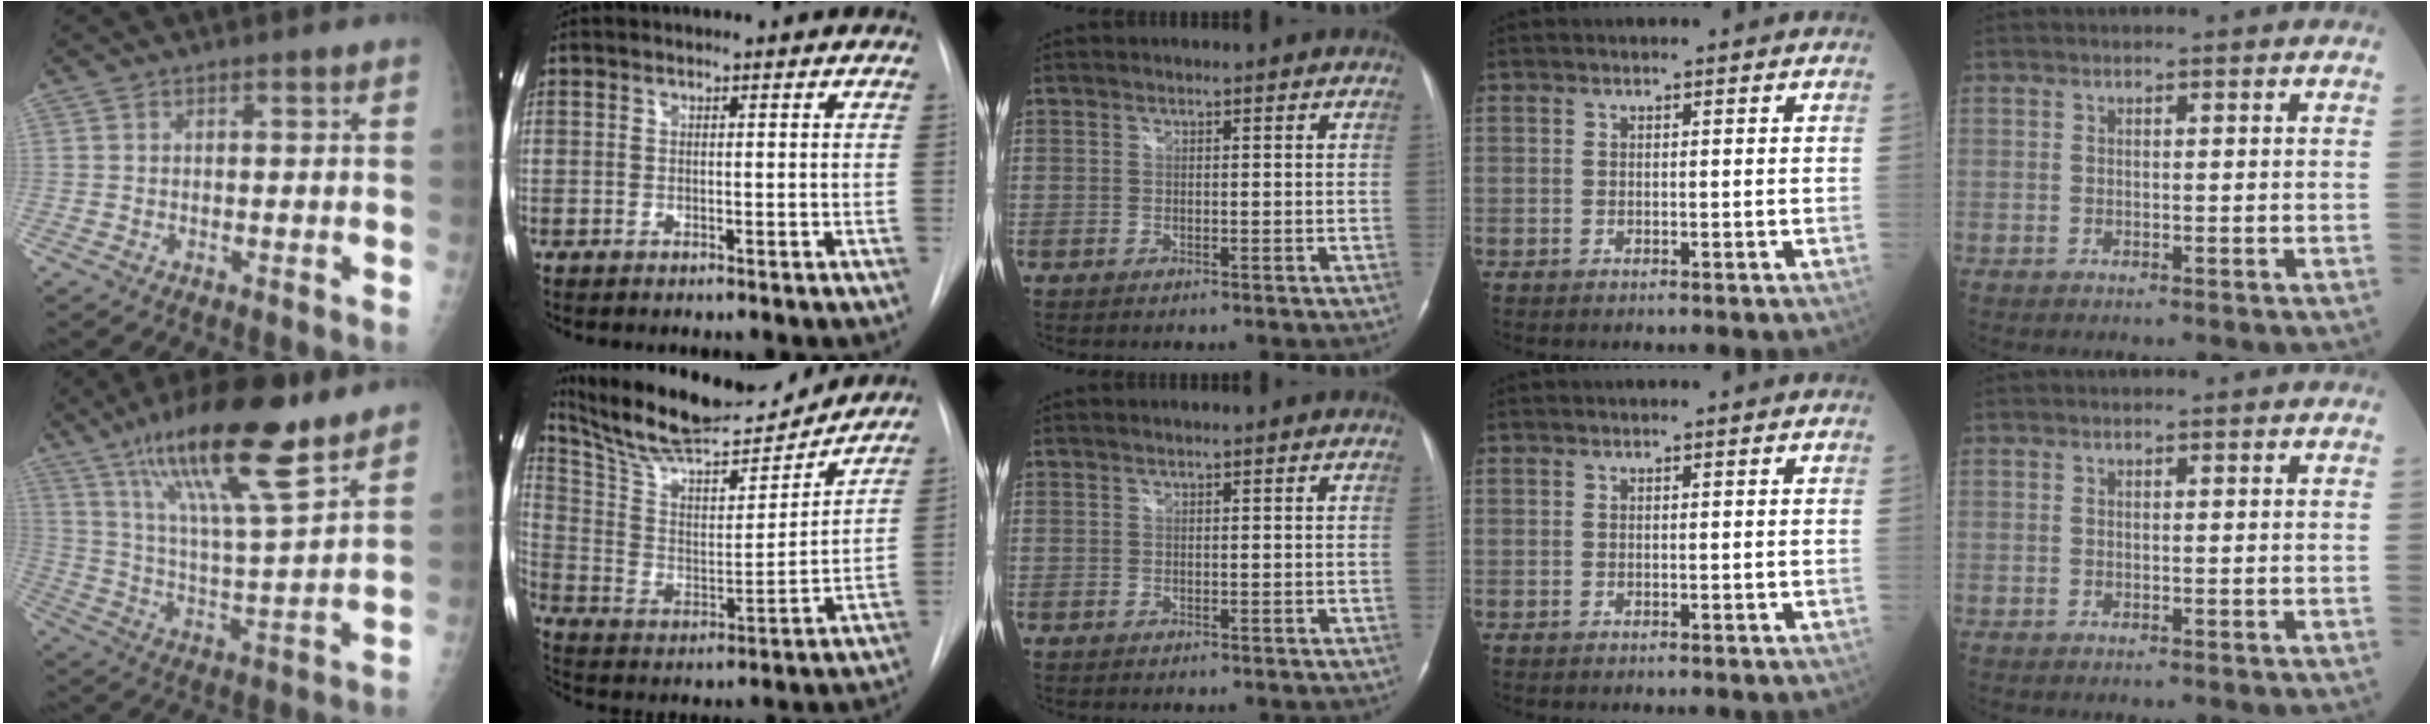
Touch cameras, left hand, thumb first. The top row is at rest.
{"thumb": {"total": 20.4, "force": [13.6, 3.9, 14.8], "torque": [-0.246, -0.053, 0.239]}, "index": {"total": 19.3, "force": [17.8, 2.4, 7.1], "torque": [-0.132, -0.007, 0.294]}}